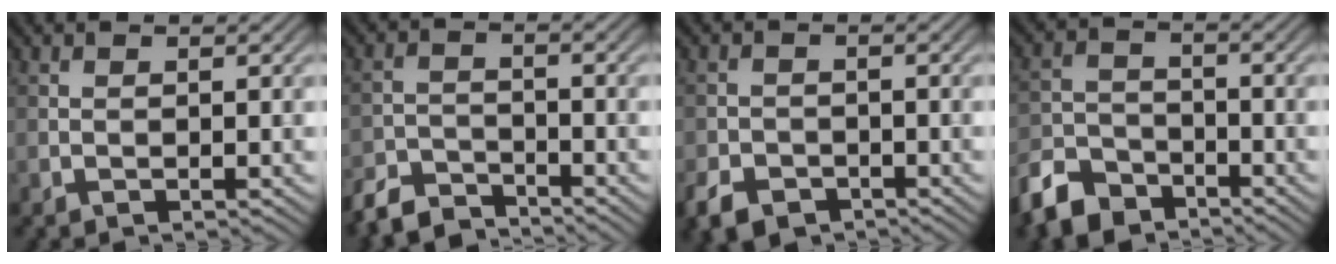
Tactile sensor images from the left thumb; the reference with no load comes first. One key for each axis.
{"total": 5.4, "fx": -4.9, "fy": 1.7, "fz": 1.6, "tx": -0.026, "ty": -0.008, "tz": -0.104}
{"total": 4.1, "fx": -2.8, "fy": 2.5, "fz": 1.7, "tx": -0.038, "ty": -0.007, "tz": -0.057}
{"total": 7.0, "fx": -5.4, "fy": 3.6, "fz": 2.7, "tx": -0.062, "ty": -0.008, "tz": -0.121}